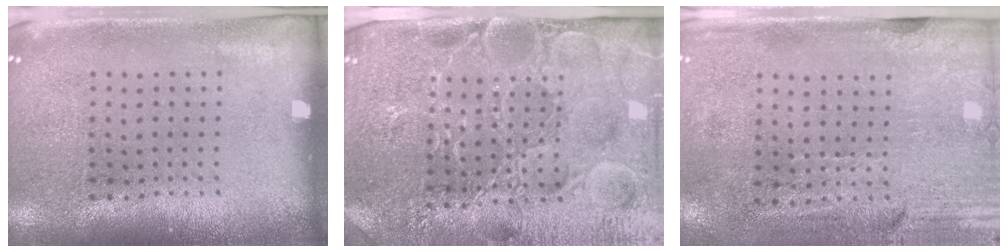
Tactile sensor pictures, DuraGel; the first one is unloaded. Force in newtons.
{"total": 4.8, "press": 4.5, "slide": 1.7}
{"total": 3.0, "press": 2.5, "slide": 1.6}